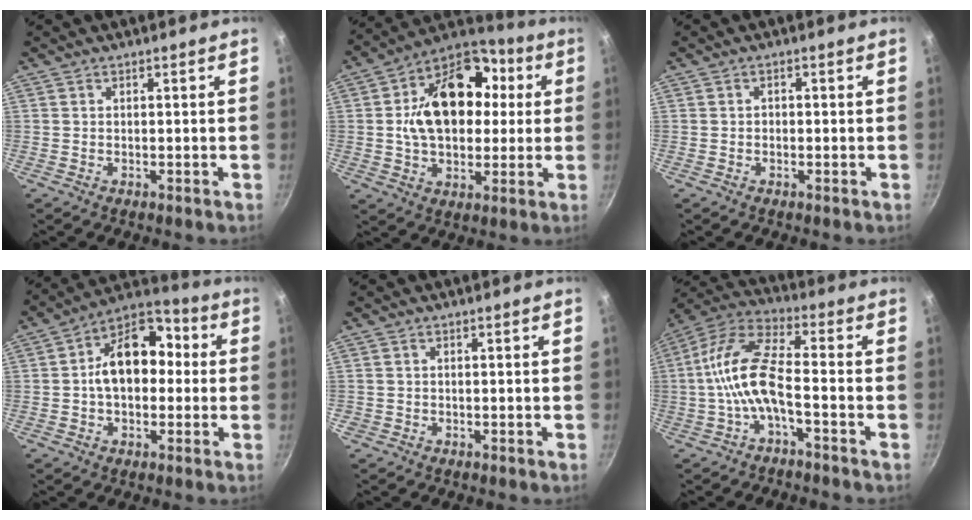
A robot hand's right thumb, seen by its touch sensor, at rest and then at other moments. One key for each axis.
{"total": 20.4, "fx": 2.8, "fy": 14.3, "fz": 14.3, "tx": -0.202, "ty": 0.032, "tz": 0.031}
{"total": 0.9, "fx": -0.3, "fy": 0.7, "fz": 0.5, "tx": -0.007, "ty": 0.004, "tz": -0.006}
{"total": 14.6, "fx": 0.6, "fy": 10.2, "fz": 10.4, "tx": -0.113, "ty": 0.043, "tz": -0.009}
{"total": 0.6, "fx": -0.3, "fy": 0.6, "fz": 0.0, "tx": -0.002, "ty": 0.003, "tz": -0.001}
{"total": 11.6, "fx": -3.0, "fy": 4.0, "fz": 10.5, "tx": -0.223, "ty": 0.041, "tz": -0.073}